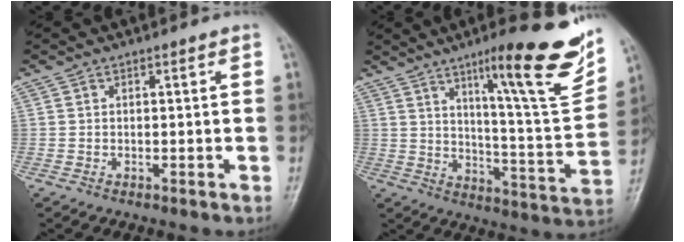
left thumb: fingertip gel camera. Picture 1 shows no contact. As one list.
[{"total": 21.1, "force": [11.8, 3.4, 17.1], "torque": [-0.205, -0.055, 0.176]}]